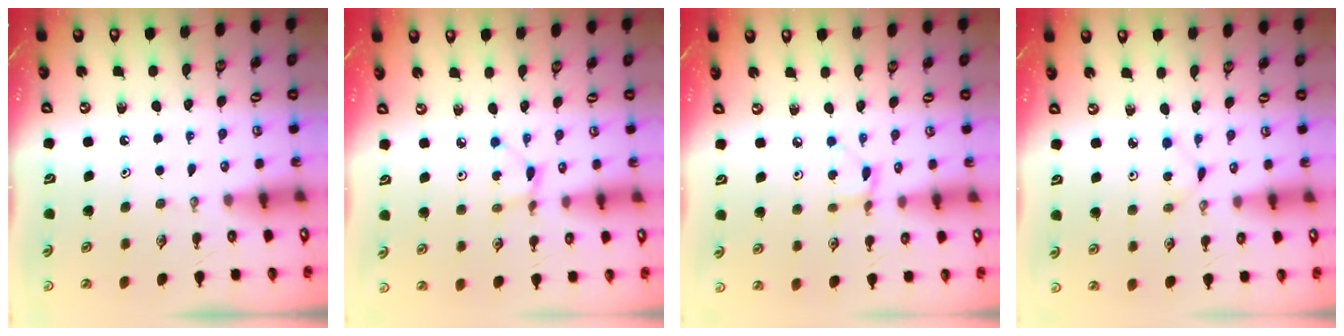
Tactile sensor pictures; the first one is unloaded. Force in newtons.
{"total": 1.9, "press": 1.9, "slide": 0.3}
{"total": 3.7, "press": 3.6, "slide": 0.4}
{"total": 1.3, "press": 1.3, "slide": 0.2}